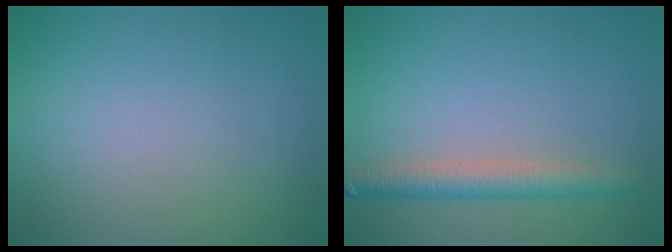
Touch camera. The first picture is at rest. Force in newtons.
{"total": 3.3, "press": 3.3, "slide": 0.0}